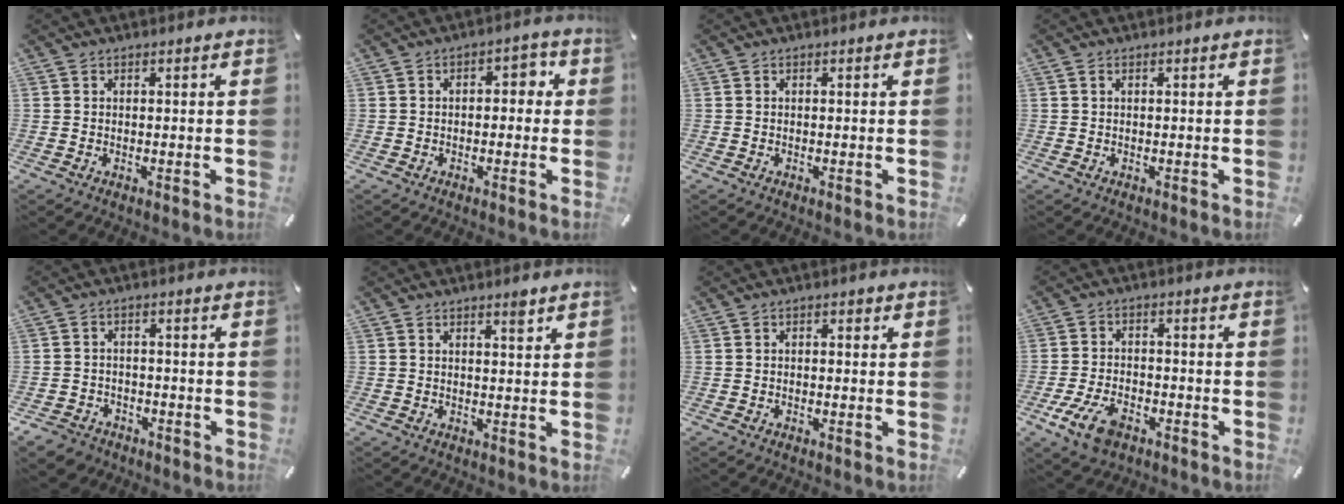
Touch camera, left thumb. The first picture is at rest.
{"total": 3.5, "force": [-0.7, 2.3, 2.6], "torque": [-0.039, 0.012, -0.022]}
{"total": 0.0}
{"total": 0.6, "force": [0.1, 0.2, 0.5], "torque": [-0.010, 0.002, 0.001]}
{"total": 4.4, "force": [-3.1, 2.9, 0.7], "torque": [-0.032, 0.012, -0.065]}
{"total": 2.3, "force": [1.6, 0.5, 1.5], "torque": [-0.025, -0.003, 0.026]}
{"total": 1.0, "force": [-0.2, 0.7, 0.7], "torque": [-0.016, 0.004, -0.006]}
{"total": 8.9, "force": [-4.7, 5.1, 5.6], "torque": [-0.130, 0.012, -0.087]}